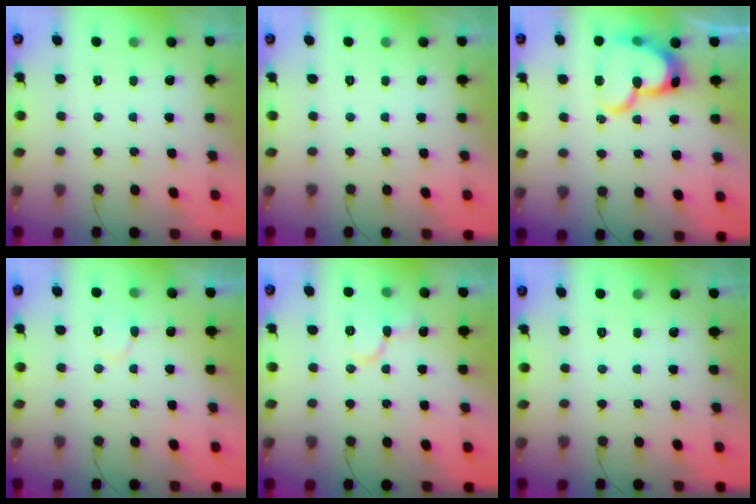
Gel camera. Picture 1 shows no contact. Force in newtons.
{"total": 0.0}
{"total": 17.1, "press": 17.0, "slide": 1.5}
{"total": 6.0, "press": 6.0, "slide": 0.5}
{"total": 9.1, "press": 9.0, "slide": 1.2}
{"total": 0.0}